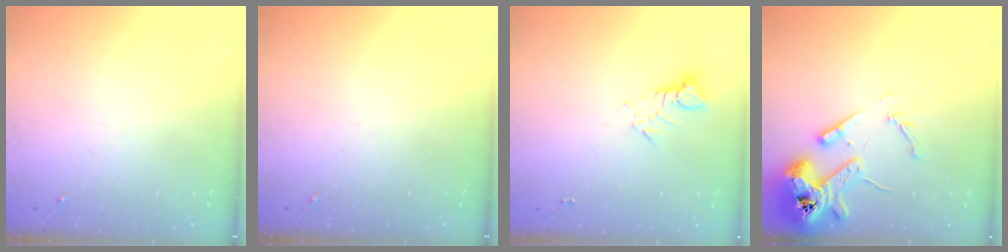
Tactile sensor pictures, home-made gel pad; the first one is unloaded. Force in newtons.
{"total": 0.0}
{"total": 3.5, "press": 3.5, "slide": 0.3}
{"total": 15.1, "press": 15.0, "slide": 2.1}